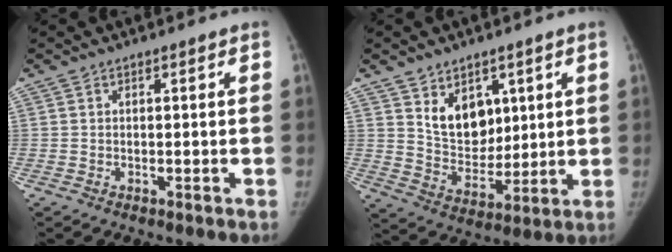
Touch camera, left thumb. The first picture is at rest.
{"total": 10.5, "force": [4.7, 7.3, 5.9], "torque": [-0.058, -0.039, 0.097]}